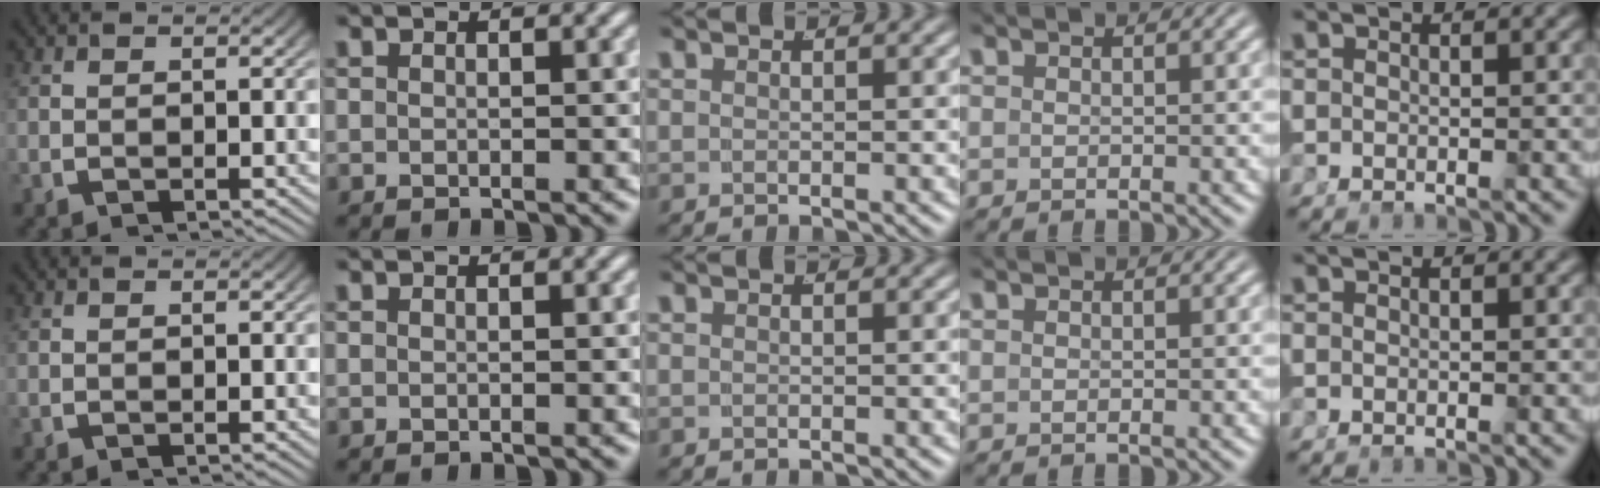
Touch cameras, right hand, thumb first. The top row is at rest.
{}